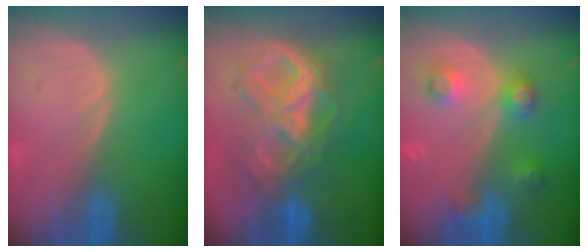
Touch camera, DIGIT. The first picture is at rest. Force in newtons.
{"total": 9.3, "press": 9.2, "slide": 0.9}
{"total": 5.1, "press": 5.1, "slide": 0.1}